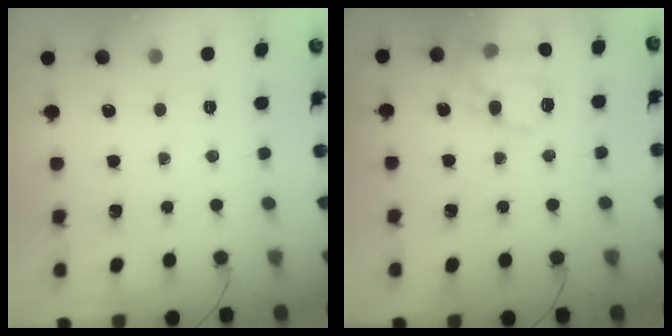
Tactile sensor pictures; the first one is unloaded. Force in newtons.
{"total": 15.9, "press": 15.8, "slide": 1.8}